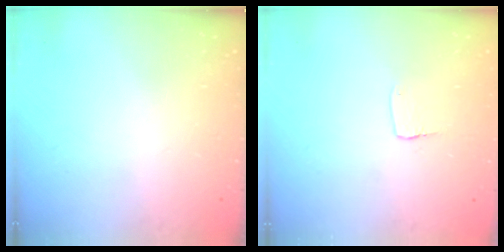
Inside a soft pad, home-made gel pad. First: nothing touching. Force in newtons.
{"total": 3.1, "press": 3.1, "slide": 0.3}